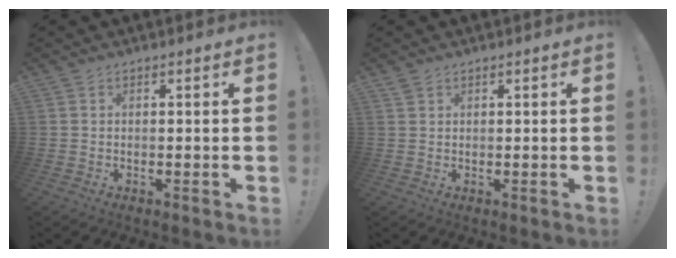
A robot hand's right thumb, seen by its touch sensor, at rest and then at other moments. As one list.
[{"total": 1.3, "force": [1.0, 0.7, 0.5], "torque": [-0.004, -0.003, 0.018]}]